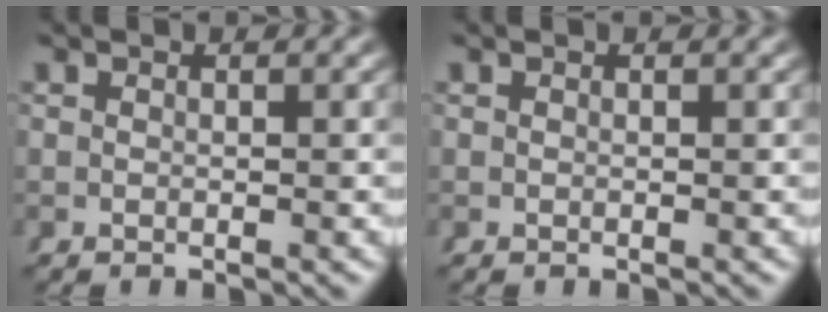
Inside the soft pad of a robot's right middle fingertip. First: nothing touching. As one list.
[{"total": 0.0}]